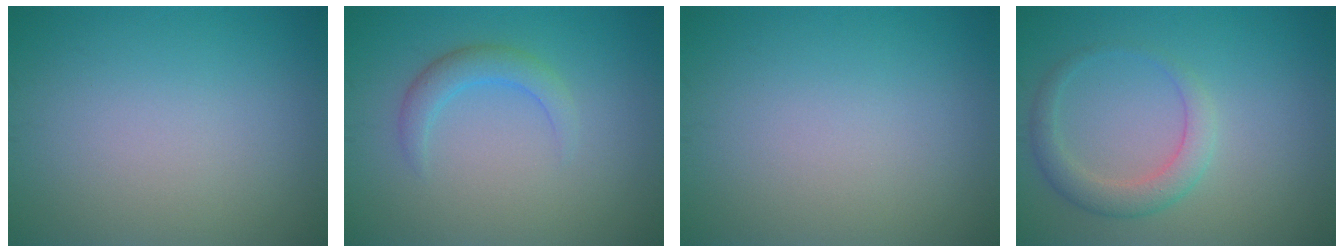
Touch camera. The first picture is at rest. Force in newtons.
{"total": 2.3, "press": 2.3, "slide": 0.1}
{"total": 0.0}
{"total": 2.8, "press": 2.8, "slide": 0.3}